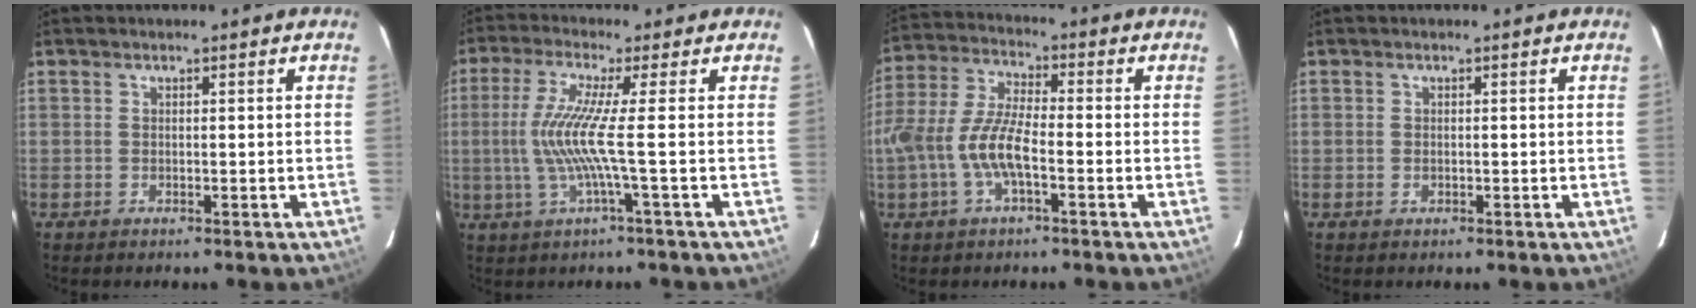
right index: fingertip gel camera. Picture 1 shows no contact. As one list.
[{"total": 8.0, "force": [-0.9, -2.0, 7.7], "torque": [-0.160, -0.007, -0.013]}, {"total": 10.6, "force": [-3.2, 3.5, 9.5], "torque": [-0.208, 0.004, -0.065]}, {"total": 0.6, "force": [-0.1, 0.5, 0.3], "torque": [-0.003, -0.001, 0.000]}]